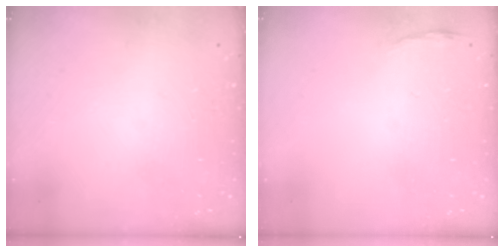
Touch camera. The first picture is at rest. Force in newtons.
{"total": 2.8, "press": 2.8, "slide": 0.6}